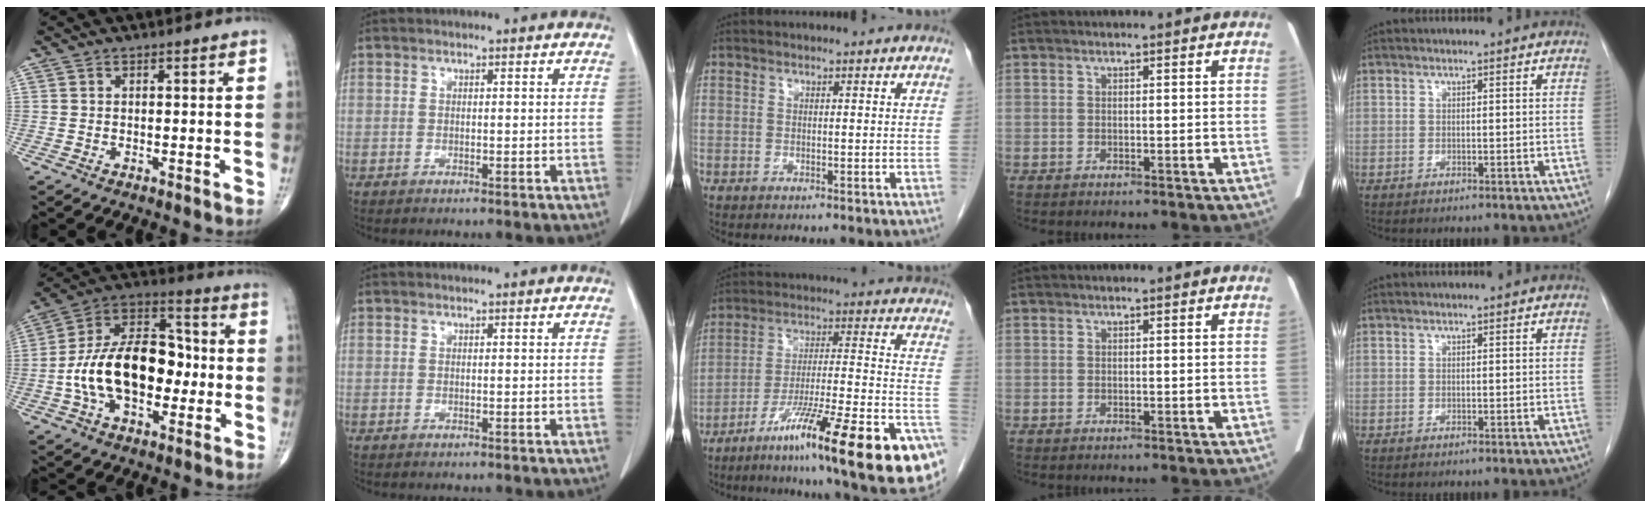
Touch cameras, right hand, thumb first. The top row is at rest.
{"thumb": {"total": 19.9, "force": [-2.6, 11.9, 15.8], "torque": [-0.260, 0.042, -0.050]}, "middle": {"total": 25.4, "force": [-14.6, 2.4, 20.6], "torque": [-0.240, -0.012, -0.234]}}